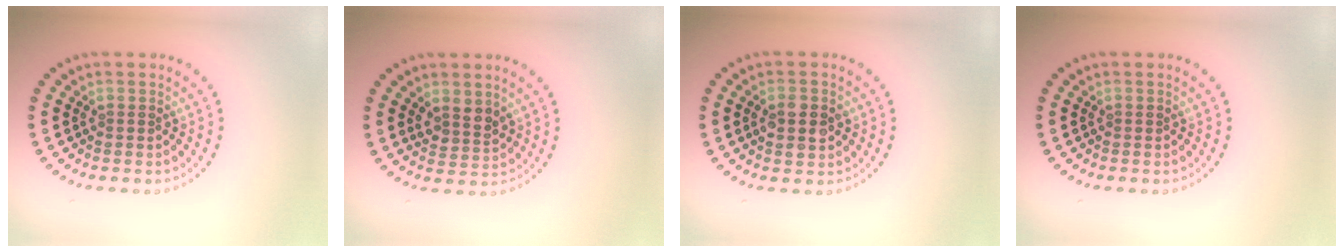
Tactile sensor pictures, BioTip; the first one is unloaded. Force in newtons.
{"total": 2.1, "press": 1.7, "slide": 1.1}
{"total": 2.8, "press": 2.8, "slide": 0.2}
{"total": 0.0}